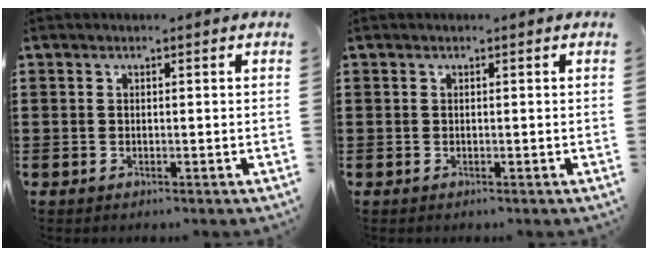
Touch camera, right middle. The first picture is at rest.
{"total": 0.0}